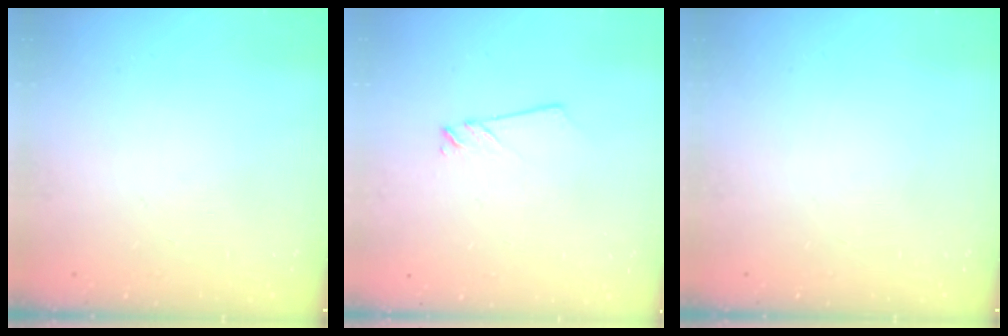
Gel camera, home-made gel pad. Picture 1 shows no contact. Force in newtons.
{"total": 2.0, "press": 2.0, "slide": 0.2}
{"total": 0.0}